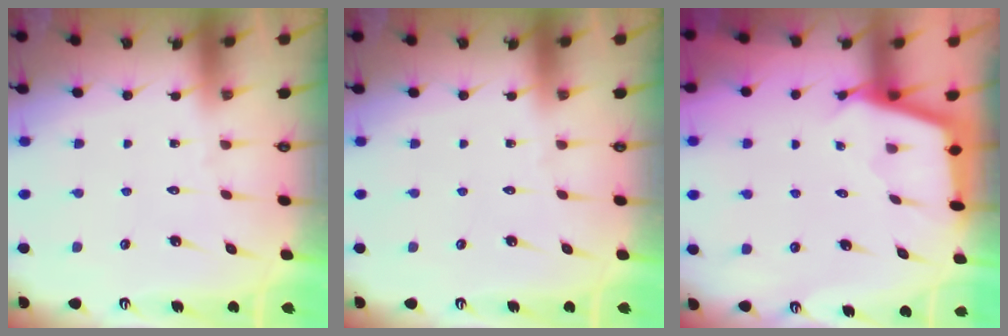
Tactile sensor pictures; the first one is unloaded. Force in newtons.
{"total": 0.0}
{"total": 2.5, "press": 2.5, "slide": 0.2}